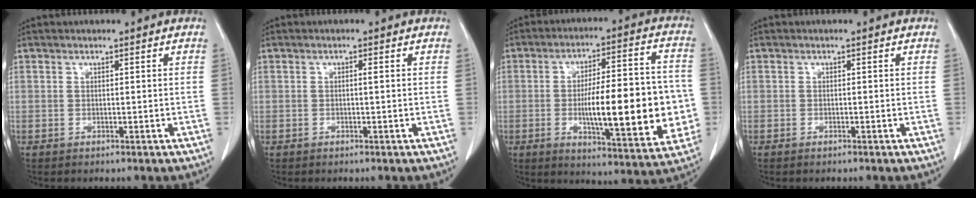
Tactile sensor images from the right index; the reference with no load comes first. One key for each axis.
{"total": 0.6, "fx": 0.1, "fy": 0.0, "fz": 0.6, "tx": -0.008, "ty": 0.001, "tz": 0.002}
{"total": 19.6, "fx": -2.6, "fy": 4.5, "fz": 18.9, "tx": -0.262, "ty": 0.012, "tz": -0.028}
{"total": 0.0}